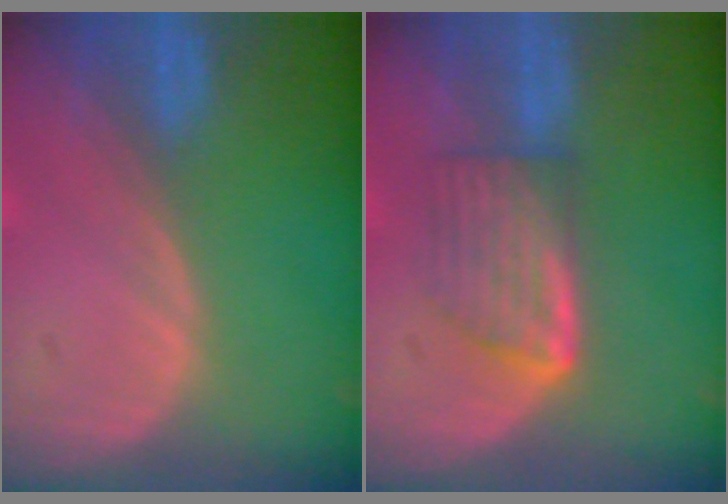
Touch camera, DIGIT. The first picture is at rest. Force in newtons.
{"total": 5.9, "press": 5.5, "slide": 2.2}